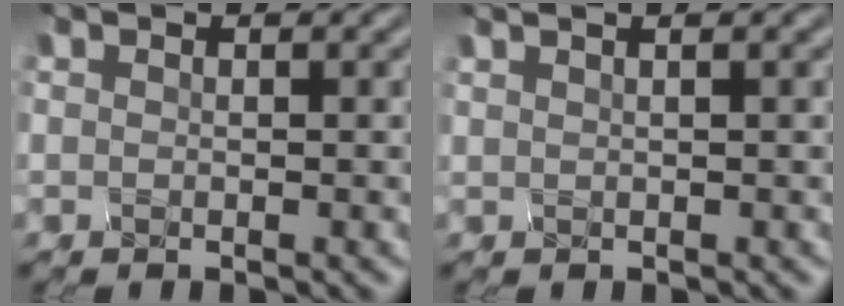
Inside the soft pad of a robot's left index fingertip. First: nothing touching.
{"total": 2.8, "force": [1.6, 1.2, 2.0], "torque": [-0.011, 0.024, -0.004]}